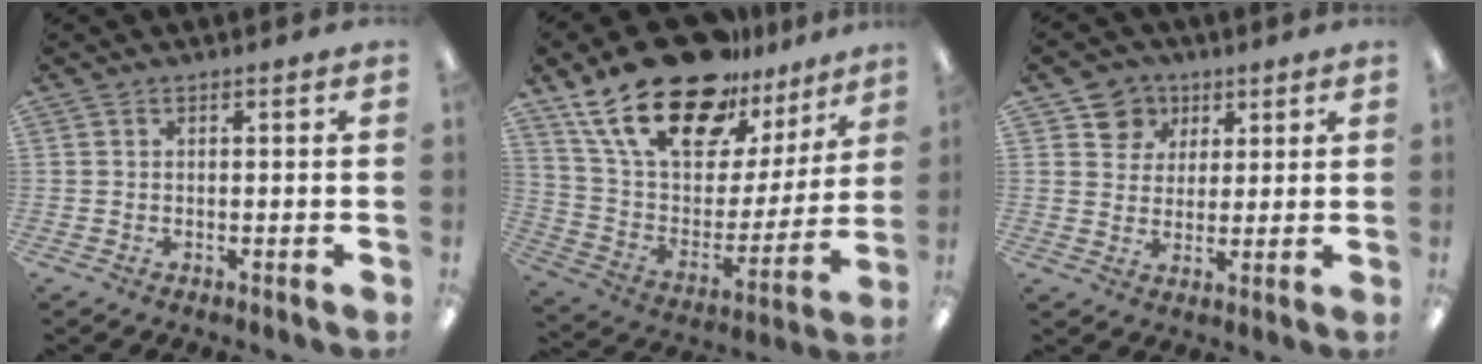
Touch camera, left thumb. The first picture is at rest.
{"total": 26.0, "force": [18.4, 12.0, 13.8], "torque": [-0.248, -0.115, 0.324]}
{"total": 6.9, "force": [3.8, 5.7, 0.7], "torque": [-0.011, -0.011, 0.068]}